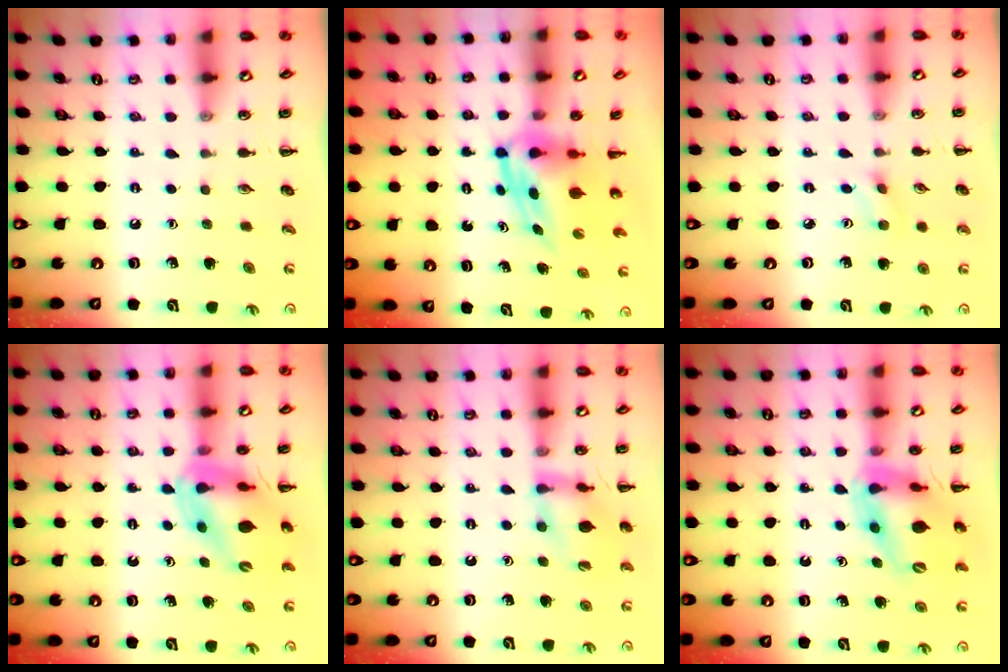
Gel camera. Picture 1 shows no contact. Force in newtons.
{"total": 5.0, "press": 4.9, "slide": 0.9}
{"total": 2.3, "press": 2.1, "slide": 0.8}
{"total": 13.8, "press": 13.3, "slide": 3.7}
{"total": 14.4, "press": 14.3, "slide": 2.2}
{"total": 14.3, "press": 13.8, "slide": 4.0}